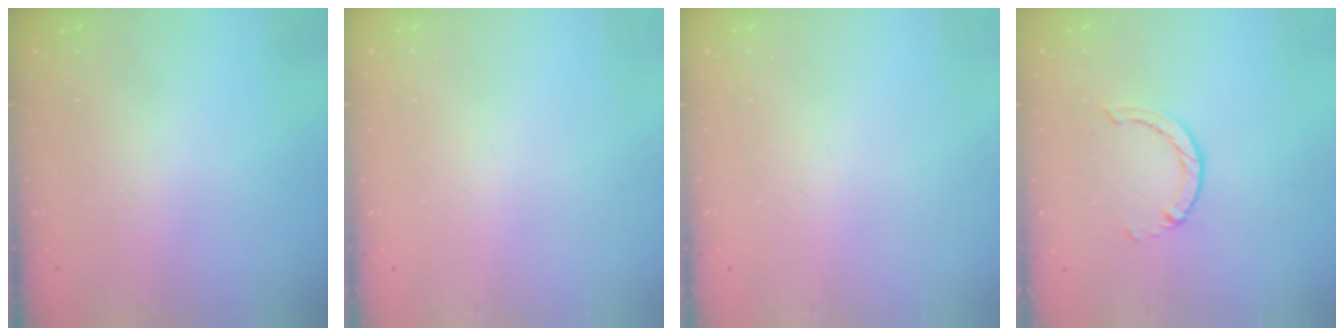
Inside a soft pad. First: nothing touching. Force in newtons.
{"total": 0.0}
{"total": 0.0}
{"total": 1.4, "press": 1.4, "slide": 0.3}